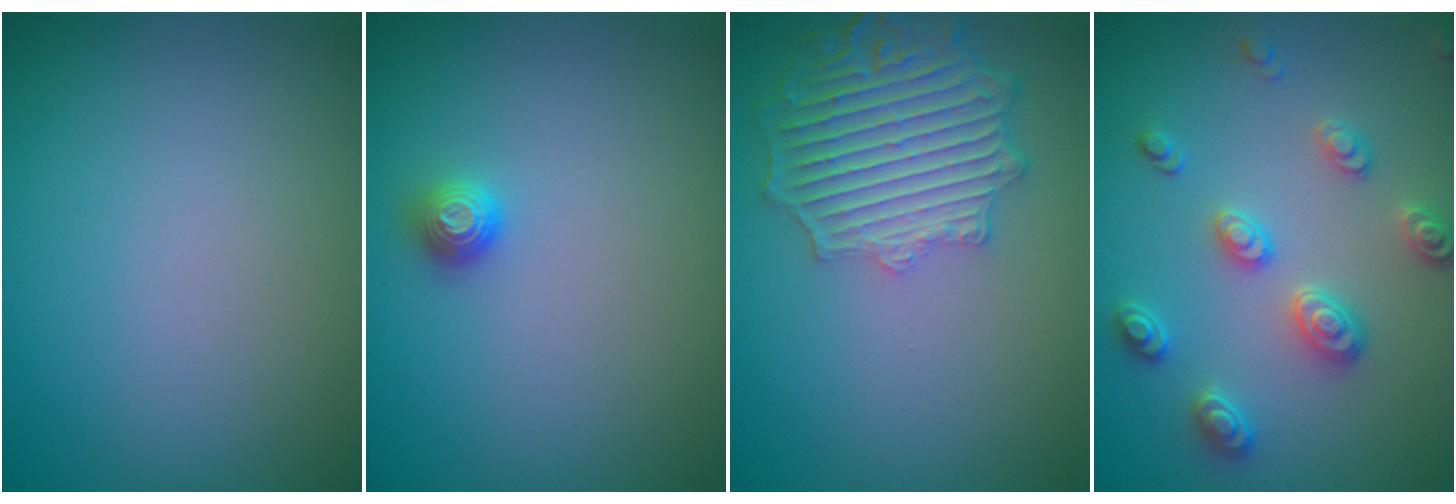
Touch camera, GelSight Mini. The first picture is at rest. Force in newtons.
{"total": 1.0, "press": 1.0, "slide": 0.3}
{"total": 6.3, "press": 5.0, "slide": 3.7}
{"total": 3.0, "press": 2.9, "slide": 0.6}